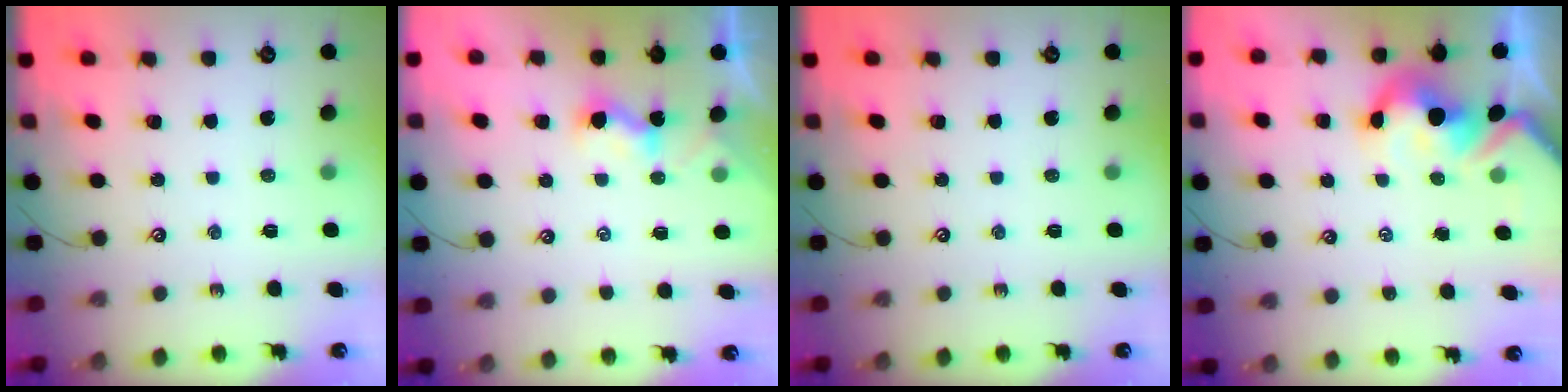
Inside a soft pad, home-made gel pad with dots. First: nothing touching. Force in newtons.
{"total": 2.8, "press": 2.8, "slide": 0.1}
{"total": 0.0}
{"total": 5.9, "press": 5.8, "slide": 1.1}